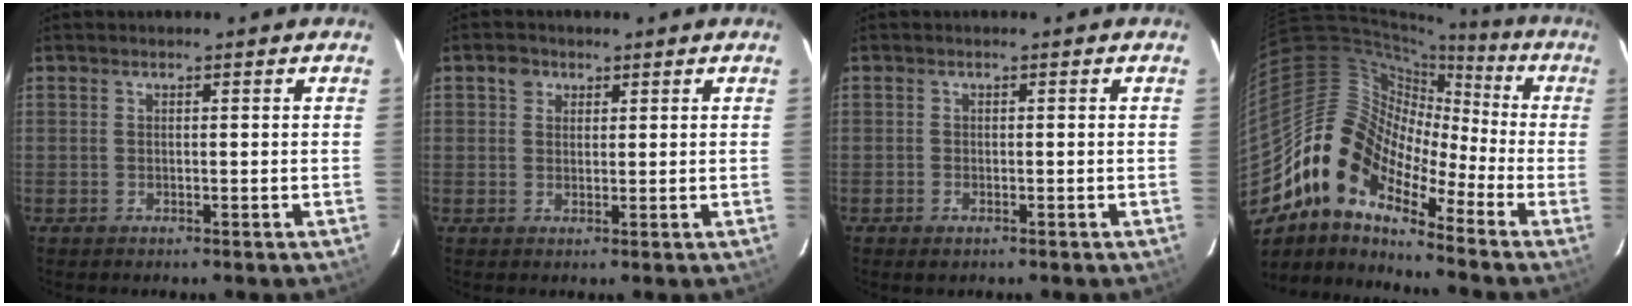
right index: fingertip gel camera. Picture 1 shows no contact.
{"total": 2.5, "force": [1.1, 2.2, 0.6], "torque": [-0.009, 0.011, 0.017]}
{"total": 1.2, "force": [-0.8, 0.8, 0.5], "torque": [-0.011, -0.004, -0.015]}
{"total": 13.9, "force": [-8.9, 7.1, 8.0], "torque": [-0.131, 0.012, -0.194]}